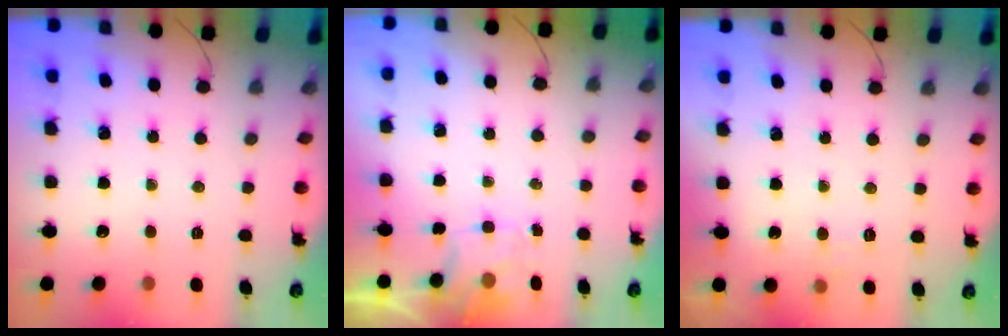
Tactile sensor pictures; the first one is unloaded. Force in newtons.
{"total": 1.5, "press": 1.3, "slide": 0.8}
{"total": 5.1, "press": 4.9, "slide": 1.4}